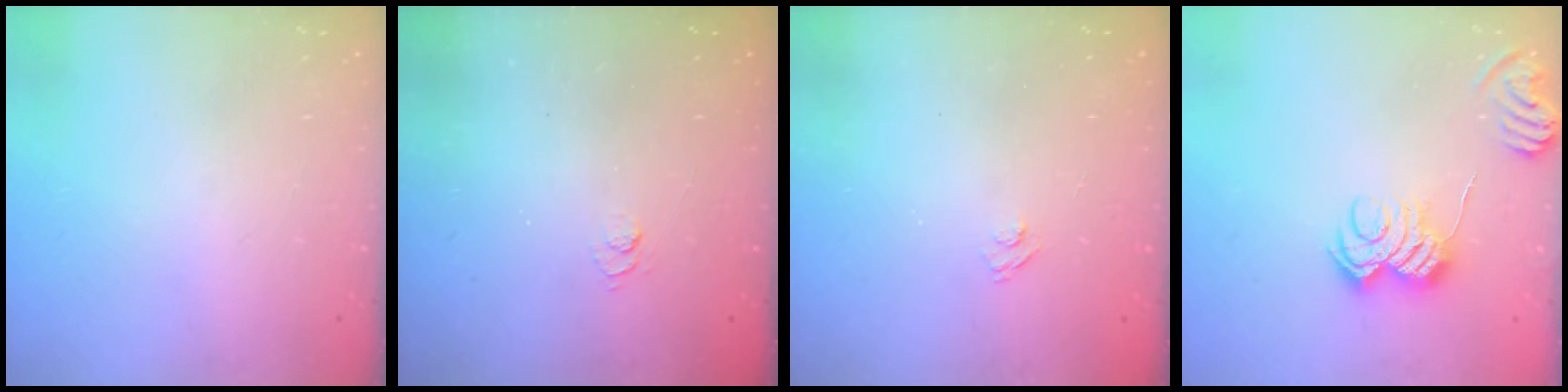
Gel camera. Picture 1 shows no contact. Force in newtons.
{"total": 2.7, "press": 2.2, "slide": 1.5}
{"total": 2.7, "press": 2.5, "slide": 0.9}
{"total": 9.6, "press": 9.6, "slide": 0.5}